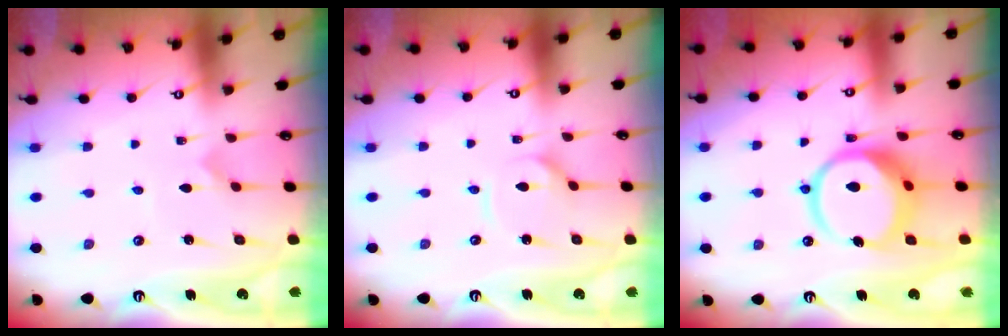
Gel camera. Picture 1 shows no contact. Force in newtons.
{"total": 3.7, "press": 3.7, "slide": 0.1}
{"total": 14.6, "press": 14.5, "slide": 1.8}